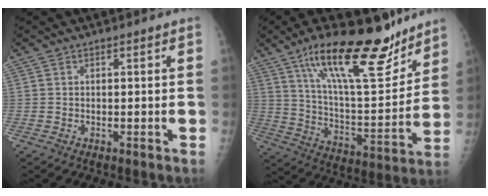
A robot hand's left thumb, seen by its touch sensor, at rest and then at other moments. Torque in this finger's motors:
{"motor_torque": [0.53, 0.44, 1.53, -1.24, 0.40]}